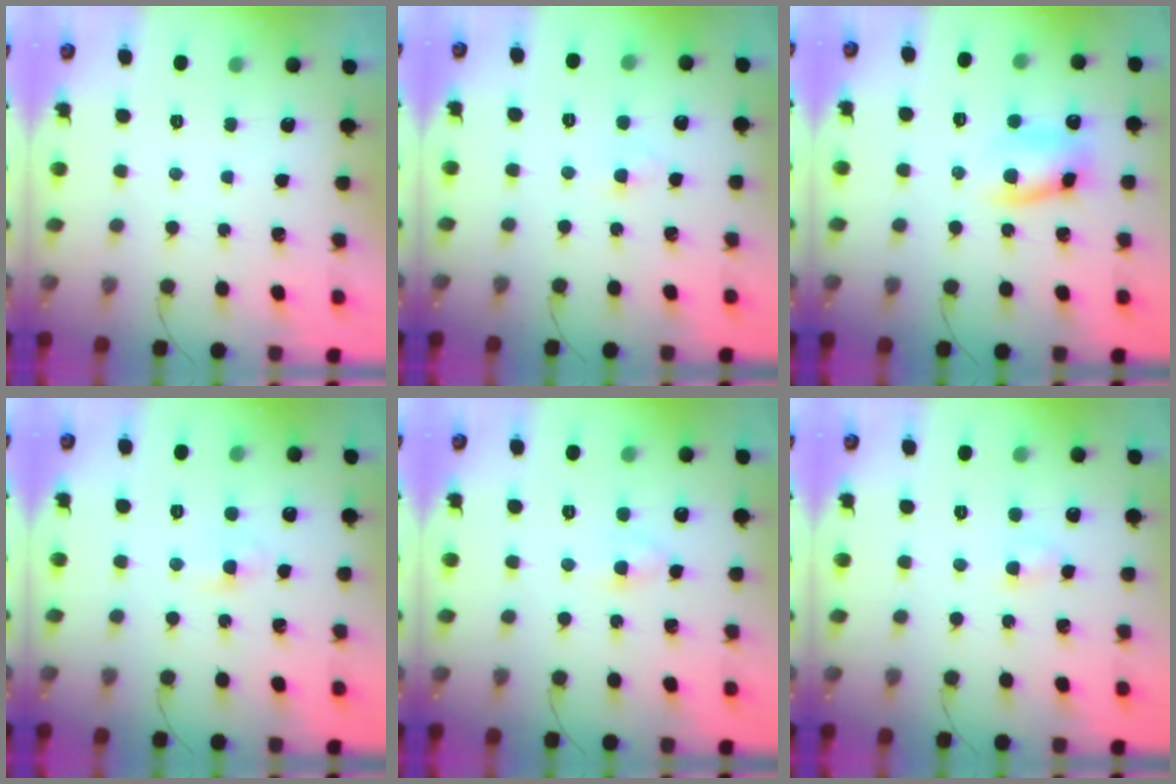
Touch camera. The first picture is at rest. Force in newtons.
{"total": 2.6, "press": 2.4, "slide": 0.9}
{"total": 9.4, "press": 9.4, "slide": 1.3}
{"total": 2.3, "press": 2.1, "slide": 0.8}
{"total": 3.3, "press": 3.1, "slide": 0.9}
{"total": 2.8, "press": 2.6, "slide": 1.1}